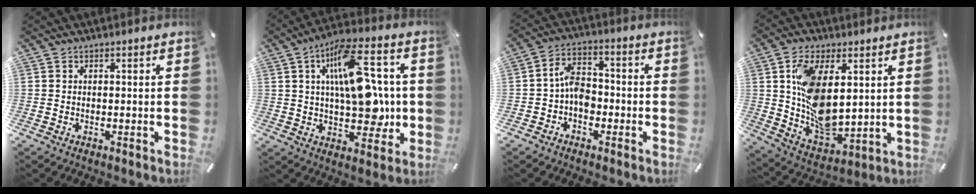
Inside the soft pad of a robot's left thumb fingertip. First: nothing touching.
{"total": 18.2, "force": [3.2, 9.6, 15.1], "torque": [-0.236, -0.003, 0.054]}
{"total": 7.1, "force": [-1.9, 5.1, 4.6], "torque": [-0.099, 0.018, -0.034]}
{"total": 14.1, "force": [3.7, 8.5, 10.7], "torque": [-0.211, -0.015, 0.073]}